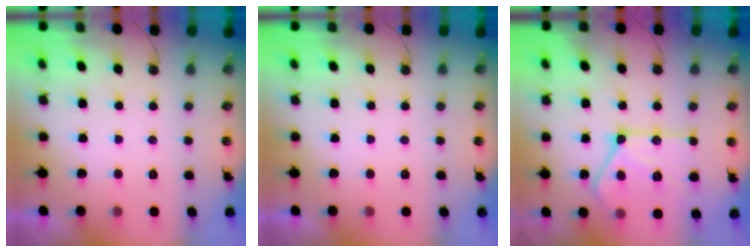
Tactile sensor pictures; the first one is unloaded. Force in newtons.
{"total": 0.0}
{"total": 17.5, "press": 17.5, "slide": 1.4}